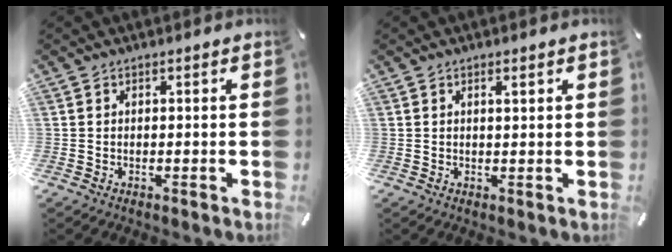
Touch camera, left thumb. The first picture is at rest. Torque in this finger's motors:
{"motor_torque": [-0.14, -0.13, 0.04, -0.10, -0.01]}